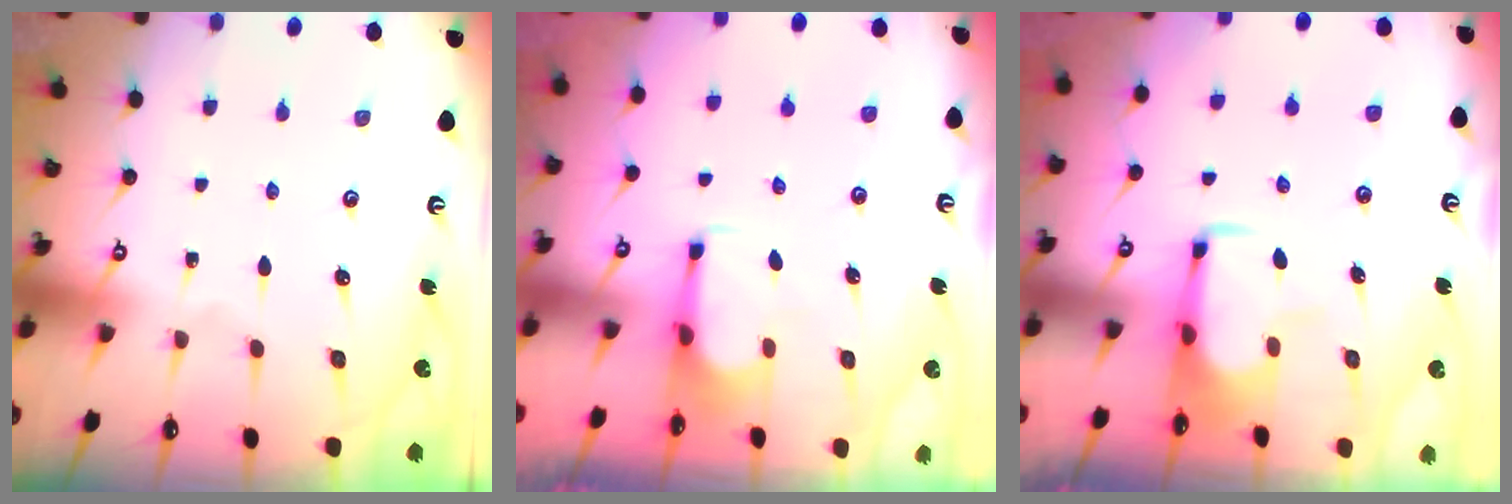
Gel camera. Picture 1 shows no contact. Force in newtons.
{"total": 2.7, "press": 2.5, "slide": 0.9}
{"total": 1.7, "press": 1.6, "slide": 0.5}